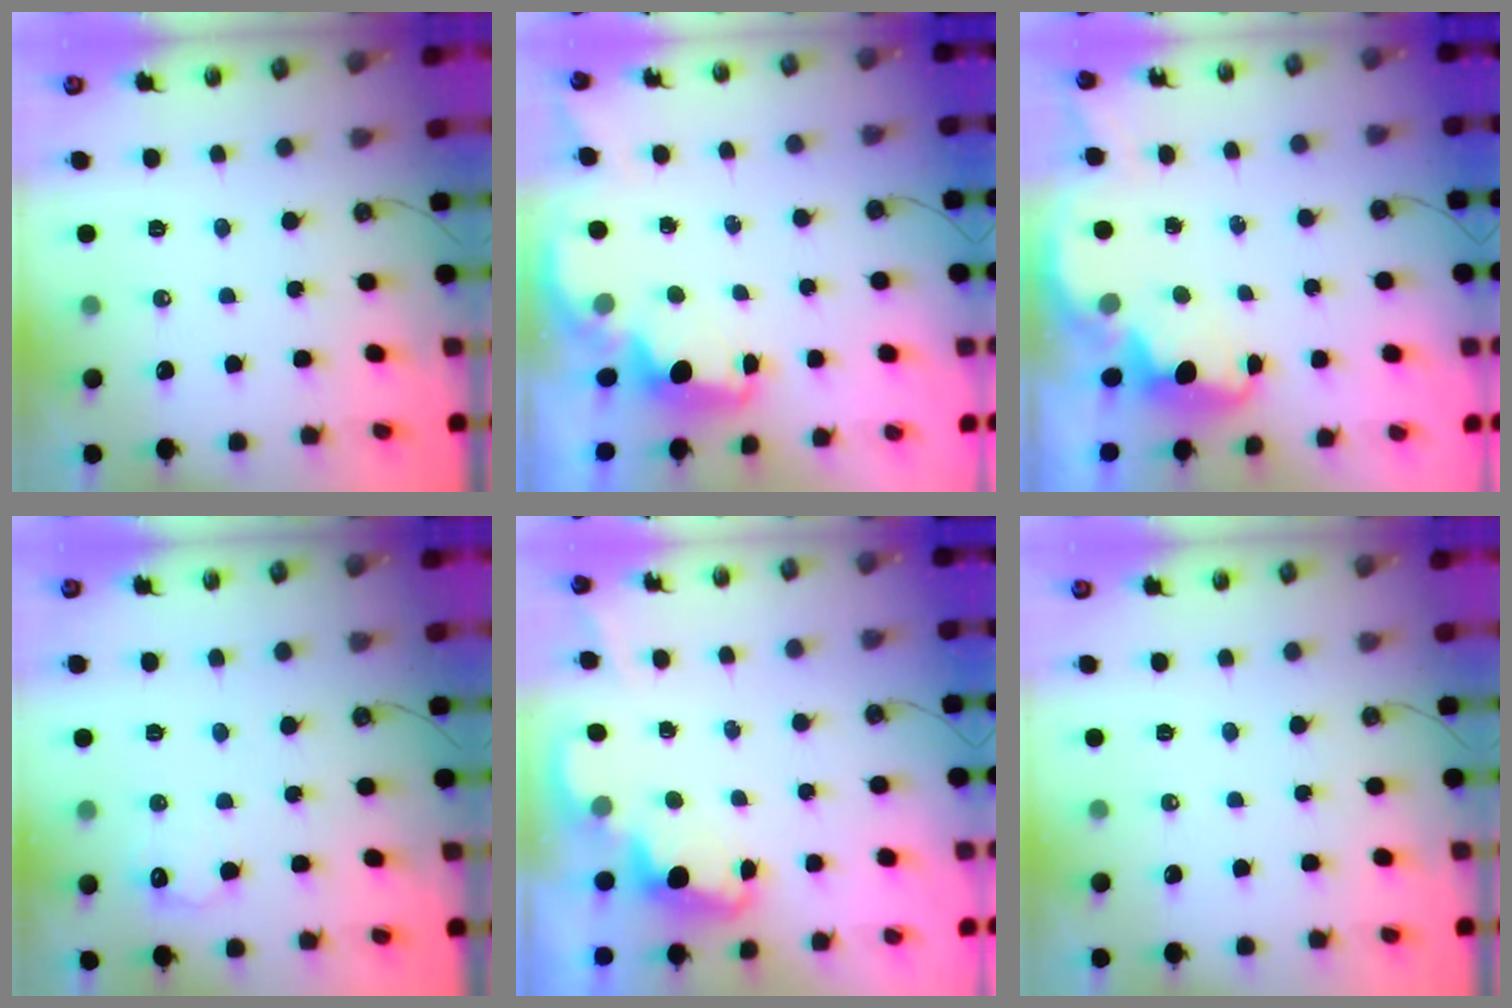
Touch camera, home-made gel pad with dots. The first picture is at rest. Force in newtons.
{"total": 2.2, "press": 2.1, "slide": 0.8}
{"total": 2.8, "press": 2.8, "slide": 0.6}
{"total": 7.8, "press": 7.8, "slide": 0.5}
{"total": 2.3, "press": 2.2, "slide": 0.6}
{"total": 0.0}